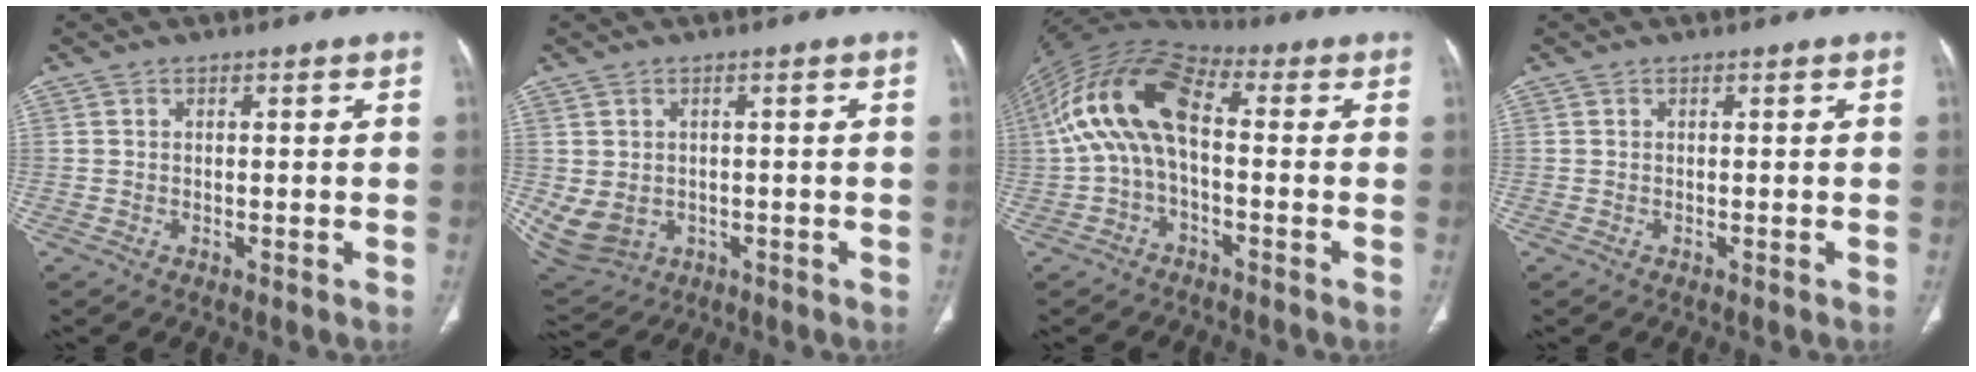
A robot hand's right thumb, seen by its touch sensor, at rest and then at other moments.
{"total": 8.9, "force": [-1.3, 7.4, 4.7], "torque": [-0.110, 0.001, 0.003]}
{"total": 15.1, "force": [0.3, 7.9, 12.9], "torque": [-0.251, 0.043, -0.006]}
{"total": 0.0}